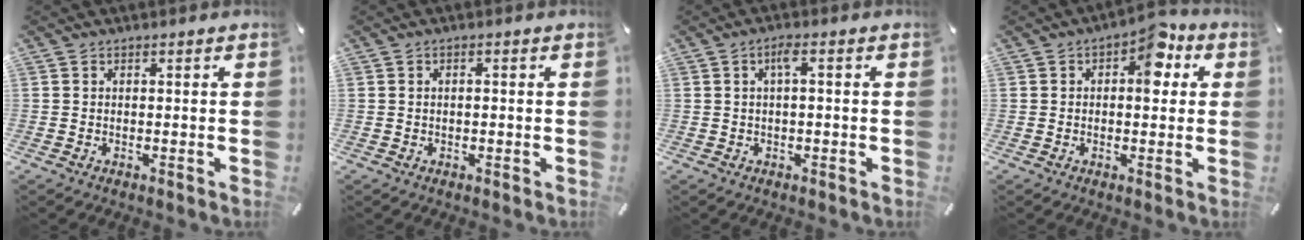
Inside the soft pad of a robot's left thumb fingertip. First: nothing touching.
{"total": 1.0, "force": [-0.1, 0.4, 0.9], "torque": [-0.017, 0.002, -0.003]}
{"total": 3.3, "force": [0.4, 0.8, 3.2], "torque": [-0.062, 0.007, 0.005]}
{"total": 8.4, "force": [2.7, 4.7, 6.4], "torque": [-0.072, -0.012, 0.039]}